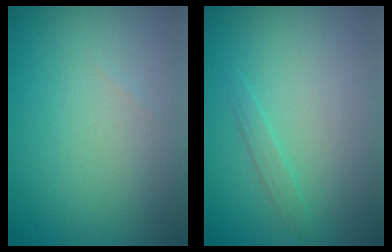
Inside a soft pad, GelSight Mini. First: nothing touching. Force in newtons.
{"total": 0.8, "press": 0.8, "slide": 0.1}